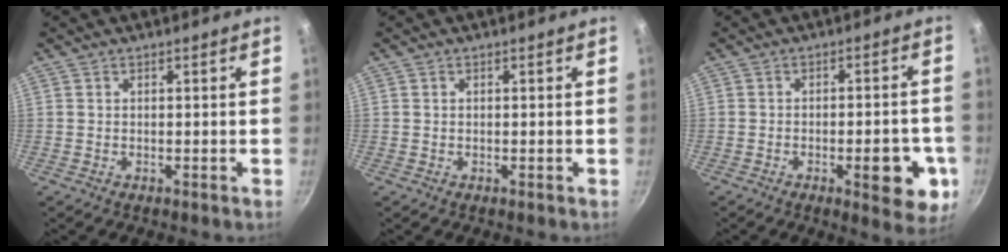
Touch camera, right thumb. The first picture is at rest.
{"total": 0.0}
{"total": 10.8, "force": [-3.5, 4.2, 9.4], "torque": [-0.086, 0.014, -0.042]}